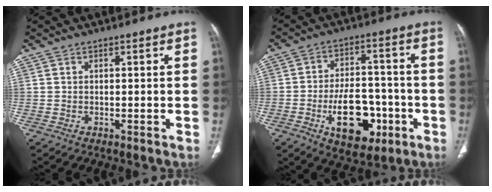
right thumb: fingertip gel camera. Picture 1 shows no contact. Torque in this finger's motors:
{"motor_torque": [2.18, 0.36, 1.83, -0.95, 0.66]}